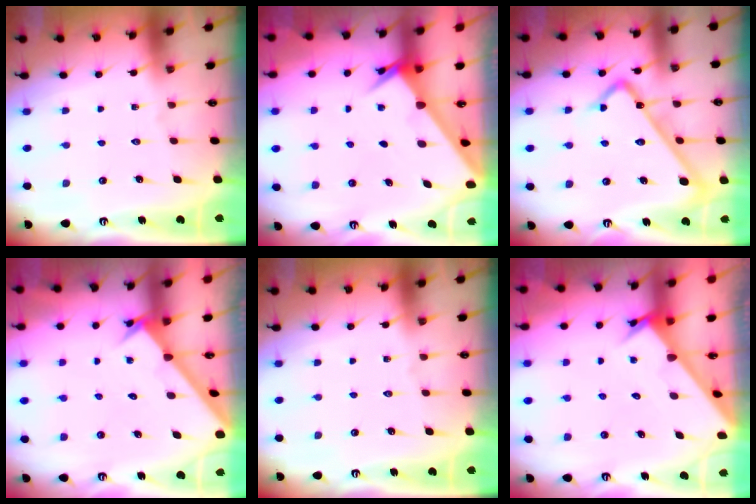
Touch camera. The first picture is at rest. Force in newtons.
{"total": 2.6, "press": 2.6, "slide": 0.3}
{"total": 11.3, "press": 11.3, "slide": 0.4}
{"total": 1.8, "press": 1.8, "slide": 0.2}
{"total": 0.0}
{"total": 2.8, "press": 2.8, "slide": 0.0}